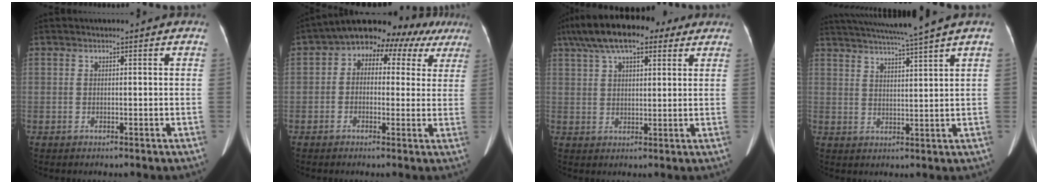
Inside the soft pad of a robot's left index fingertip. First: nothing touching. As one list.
[{"total": 10.5, "force": [5.3, 6.5, 6.3], "torque": [-0.074, 0.047, 0.064]}, {"total": 14.9, "force": [10.0, 5.2, 9.7], "torque": [-0.179, 0.060, 0.170]}, {"total": 11.6, "force": [9.9, -2.1, 5.6], "torque": [-0.096, -0.004, 0.146]}]